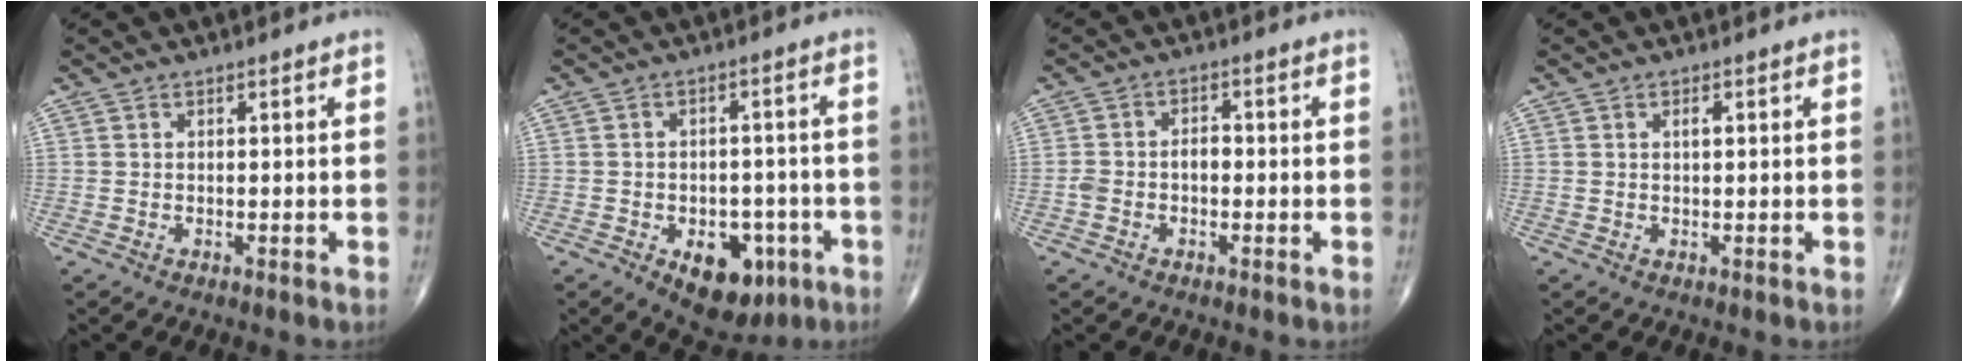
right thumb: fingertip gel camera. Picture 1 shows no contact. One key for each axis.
{"total": 11.0, "fx": -4.7, "fy": 6.8, "fz": 7.2, "tx": -0.065, "ty": 0.023, "tz": -0.054}
{"total": 3.5, "fx": -0.8, "fy": 2.3, "fz": 2.5, "tx": -0.050, "ty": 0.019, "tz": -0.015}
{"total": 1.3, "fx": 0.4, "fy": 0.5, "fz": 1.1, "tx": -0.020, "ty": 0.001, "tz": 0.007}